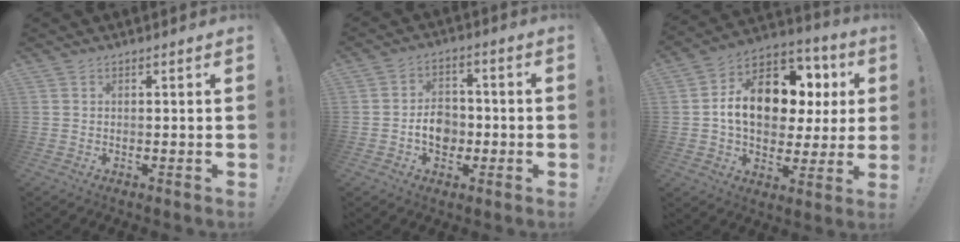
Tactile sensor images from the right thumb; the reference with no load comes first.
{"total": 8.2, "force": [-1.9, 6.6, 4.6], "torque": [-0.073, 0.015, -0.033]}
{"total": 17.8, "force": [3.1, 12.3, 12.4], "torque": [-0.174, -0.002, 0.066]}